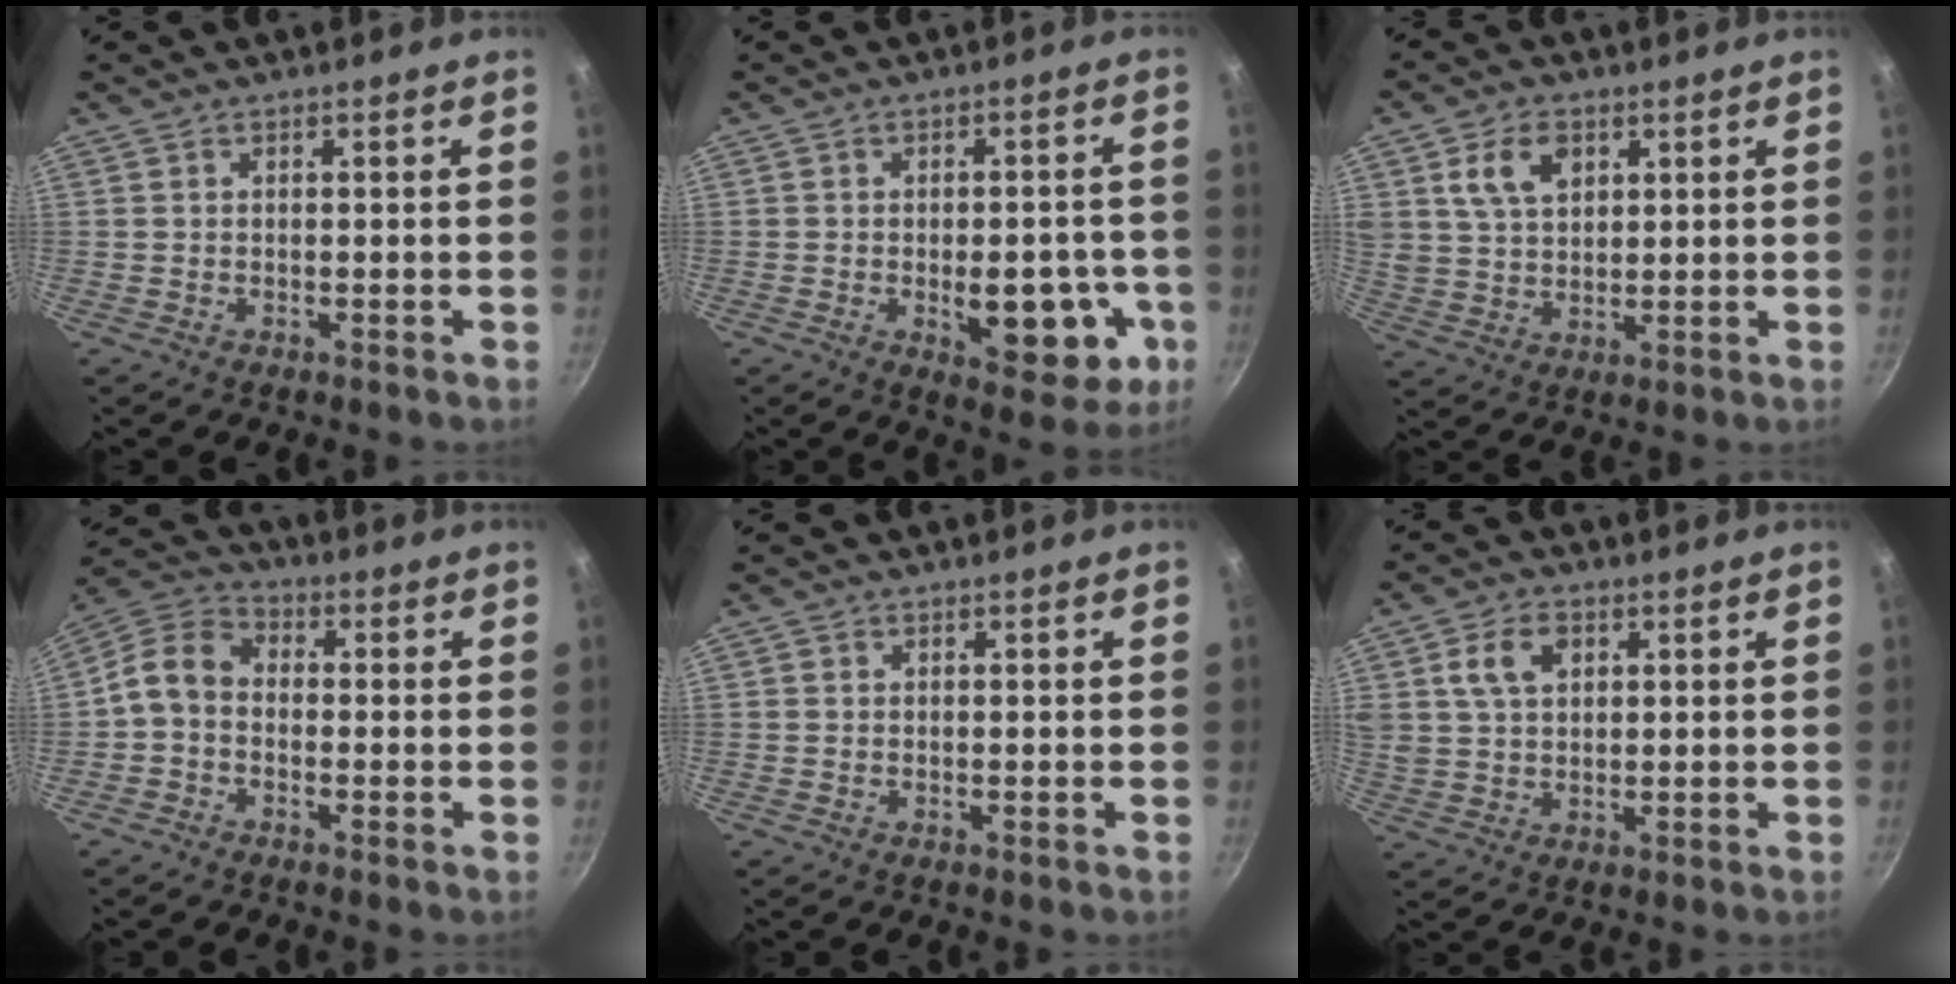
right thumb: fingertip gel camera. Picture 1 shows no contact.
{"total": 13.1, "force": [-3.3, 6.6, 10.9], "torque": [-0.101, 0.008, -0.036]}
{"total": 8.7, "force": [3.6, 6.0, 5.2], "torque": [-0.080, -0.009, 0.068]}
{"total": 7.3, "force": [-1.4, 5.6, 4.5], "torque": [-0.087, 0.036, -0.048]}
{"total": 0.6, "force": [0.1, 0.6, 0.1], "torque": [0.000, 0.001, -0.001]}
{"total": 7.8, "force": [2.8, 5.5, 4.8], "torque": [-0.076, 0.001, 0.049]}